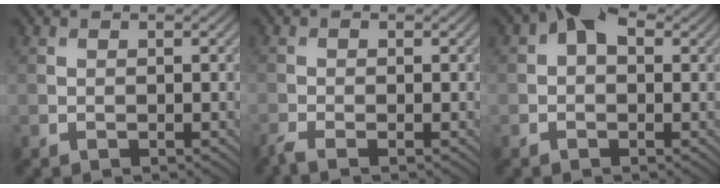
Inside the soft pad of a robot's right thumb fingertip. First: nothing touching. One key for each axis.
{"total": 1.6, "fx": -1.3, "fy": 0.1, "fz": 0.9, "tx": -0.025, "ty": -0.003, "tz": -0.033}
{"total": 4.9, "fx": 1.5, "fy": 3.0, "fz": 3.6, "tx": -0.053, "ty": 0.016, "tz": 0.005}